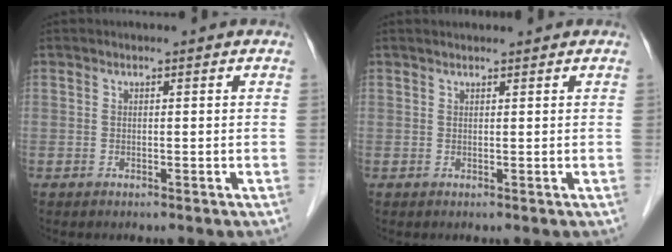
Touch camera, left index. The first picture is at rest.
{"total": 1.5, "force": [1.4, 0.2, 0.5], "torque": [-0.008, 0.019, 0.025]}